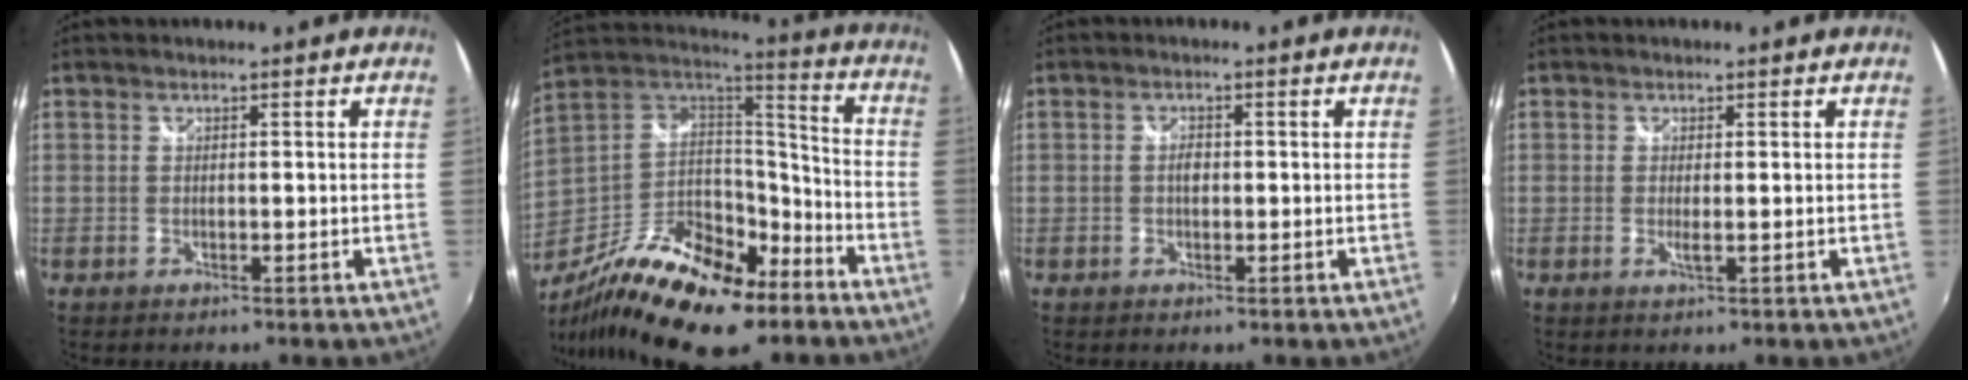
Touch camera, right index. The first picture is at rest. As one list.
[{"total": 29.4, "force": [-17.8, 12.8, 19.6], "torque": [-0.378, -0.024, -0.292]}, {"total": 1.5, "force": [-0.1, 0.9, 1.2], "torque": [-0.023, 0.004, -0.003]}, {"total": 1.4, "force": [-0.1, 0.0, 1.4], "torque": [-0.027, -0.004, -0.004]}]